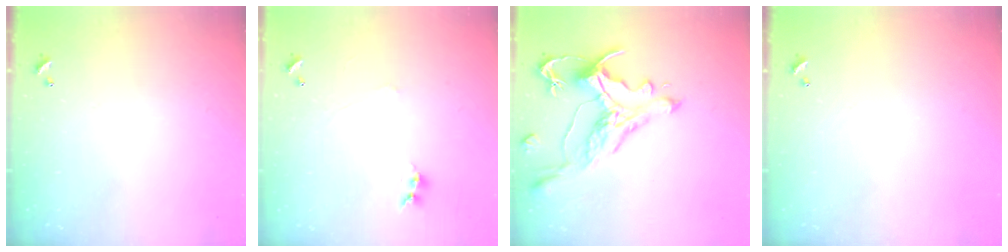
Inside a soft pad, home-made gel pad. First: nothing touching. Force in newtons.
{"total": 0.0}
{"total": 1.7, "press": 1.2, "slide": 1.1}
{"total": 0.0}